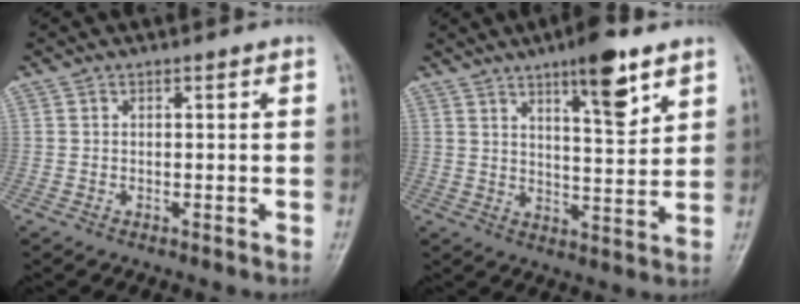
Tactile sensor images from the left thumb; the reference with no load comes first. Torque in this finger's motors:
{"motor_torque": [2.04, 1.14, 1.21, -1.42, 0.07]}